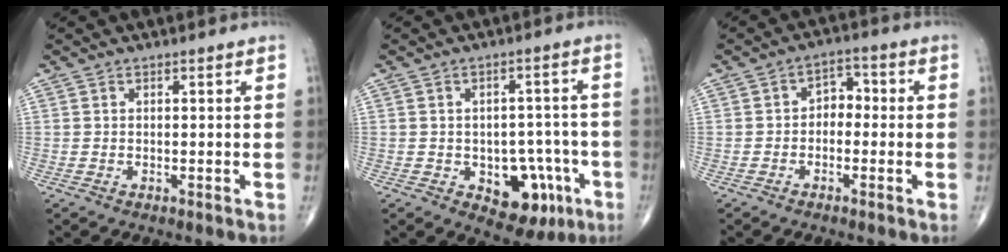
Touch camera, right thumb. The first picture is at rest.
{"total": 10.7, "force": [-4.0, 6.9, 7.1], "torque": [-0.048, 0.027, -0.042]}
{"total": 4.1, "force": [-0.6, 3.0, 2.8], "torque": [-0.020, 0.022, -0.025]}